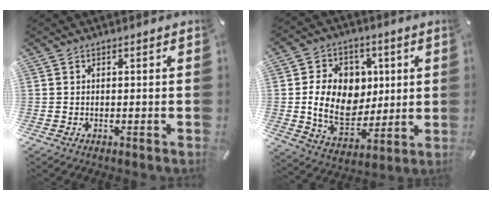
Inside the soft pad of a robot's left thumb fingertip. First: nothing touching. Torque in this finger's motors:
{"motor_torque": [0.98, 0.98, 0.42, 0.04, 0.18]}